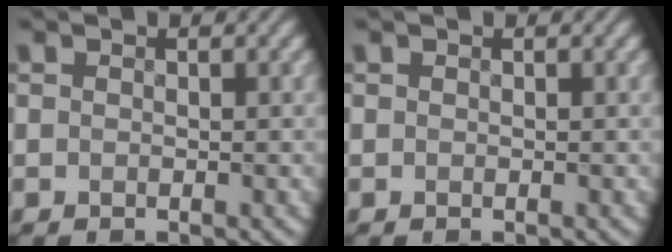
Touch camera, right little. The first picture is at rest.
{"total": 0.0}